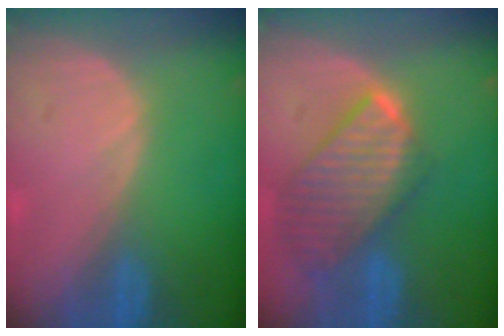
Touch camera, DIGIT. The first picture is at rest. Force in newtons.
{"total": 9.7, "press": 8.4, "slide": 4.9}